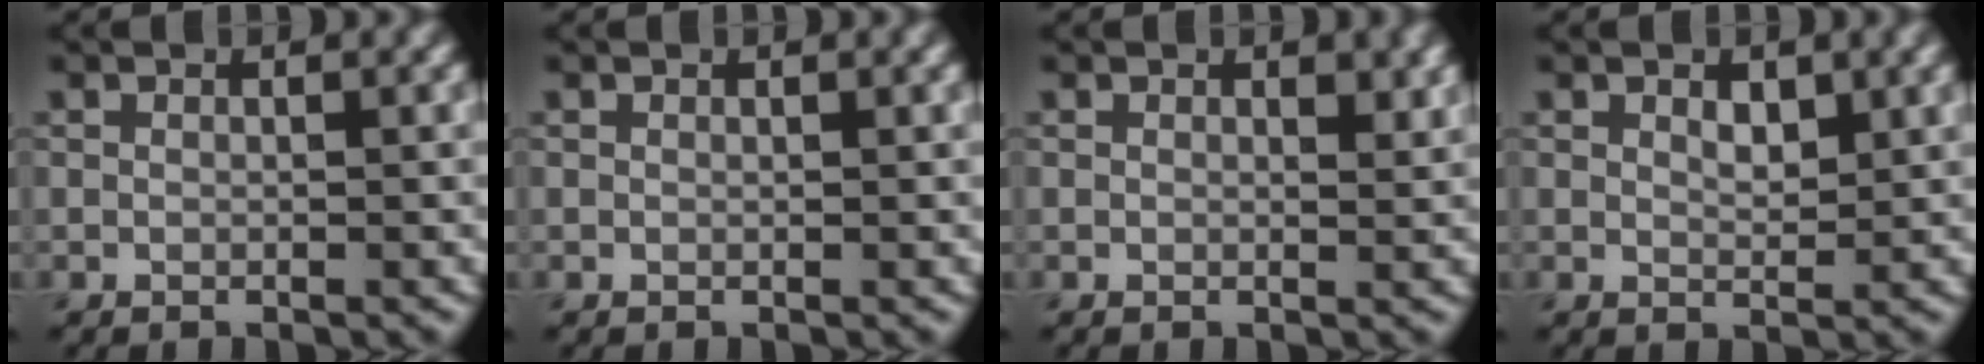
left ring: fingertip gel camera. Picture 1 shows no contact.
{"total": 0.0}
{"total": 1.1, "force": [0.6, 0.4, 0.8], "torque": [-0.008, -0.003, 0.011]}
{"total": 1.9, "force": [0.9, 0.9, 1.3], "torque": [-0.020, -0.003, 0.019]}